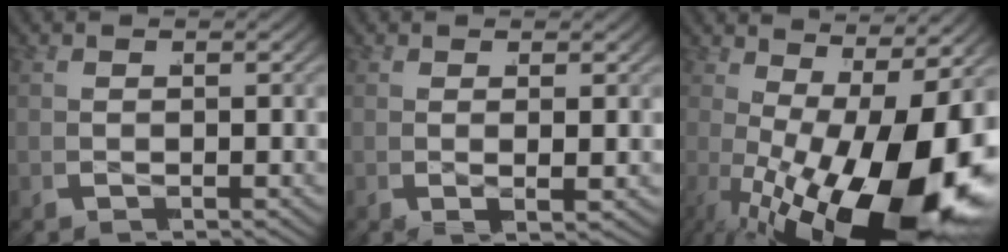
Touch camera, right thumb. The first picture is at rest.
{"total": 1.1, "force": [0.2, 0.3, 1.0], "torque": [-0.021, -0.003, 0.002]}
{"total": 17.5, "force": [-3.3, 9.2, 14.5], "torque": [-0.247, -0.046, -0.020]}